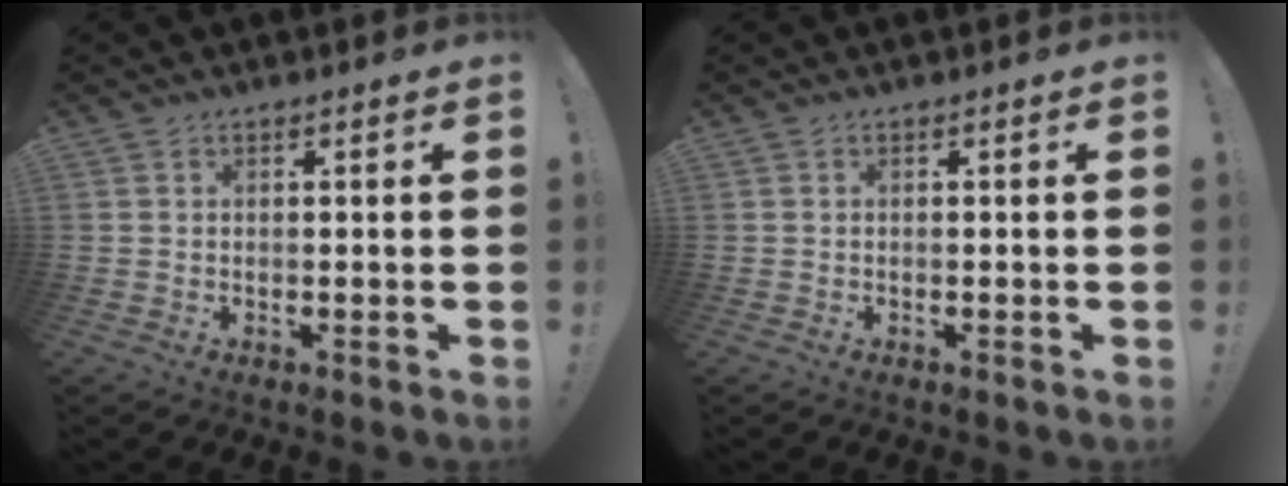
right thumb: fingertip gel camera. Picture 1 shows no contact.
{"total": 0.0}